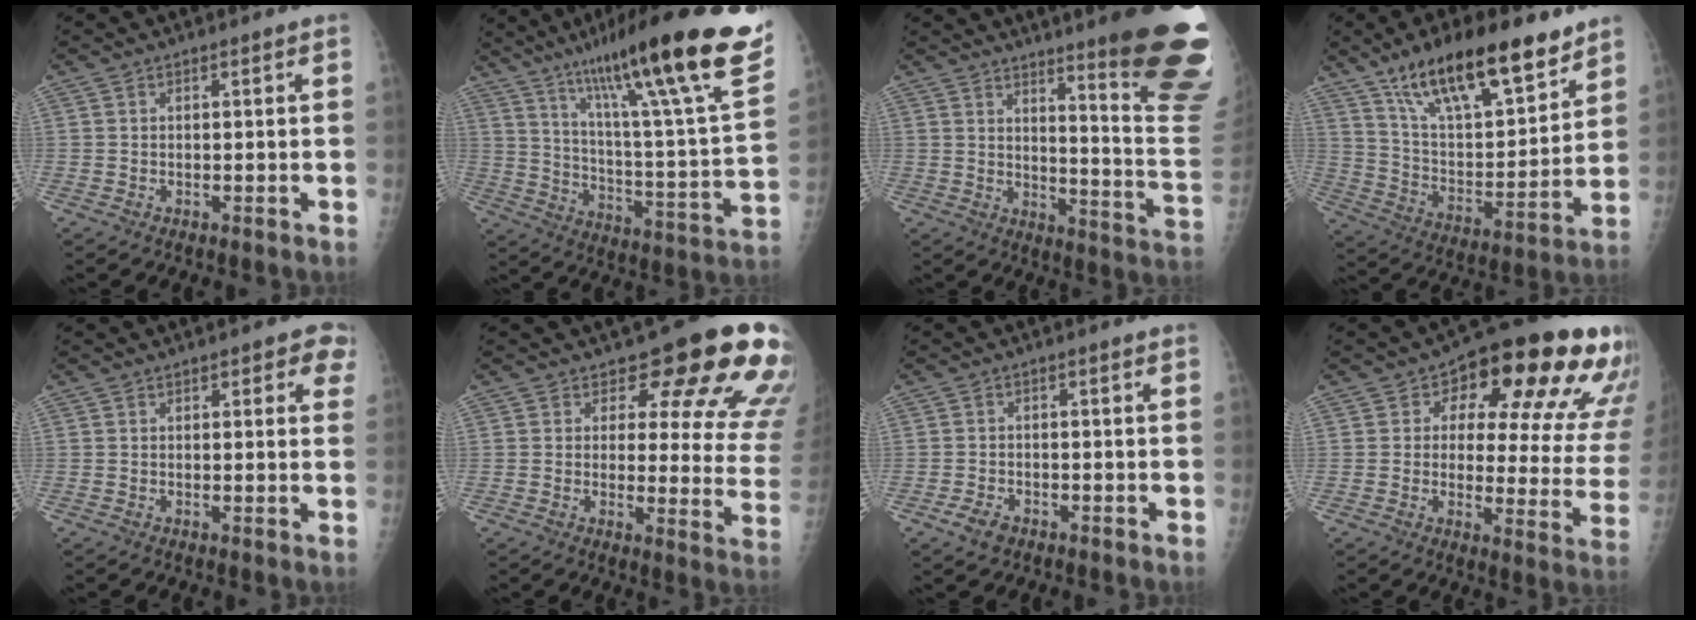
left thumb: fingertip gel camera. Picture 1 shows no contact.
{"total": 31.0, "force": [19.5, 3.2, 23.9], "torque": [-0.346, -0.059, 0.301]}
{"total": 22.0, "force": [14.4, 2.3, 16.5], "torque": [-0.177, -0.105, 0.187]}
{"total": 23.0, "force": [15.5, 8.1, 15.0], "torque": [-0.215, -0.054, 0.268]}
{"total": 4.3, "force": [2.2, 2.1, 3.0], "torque": [-0.003, -0.003, 0.016]}
{"total": 16.9, "force": [11.9, 6.6, 10.0], "torque": [-0.069, -0.077, 0.120]}
{"total": 3.2, "force": [-1.9, 1.9, 1.7], "torque": [-0.031, 0.007, -0.031]}
{"total": 22.0, "force": [10.1, 9.3, 17.2], "torque": [-0.178, -0.018, 0.128]}